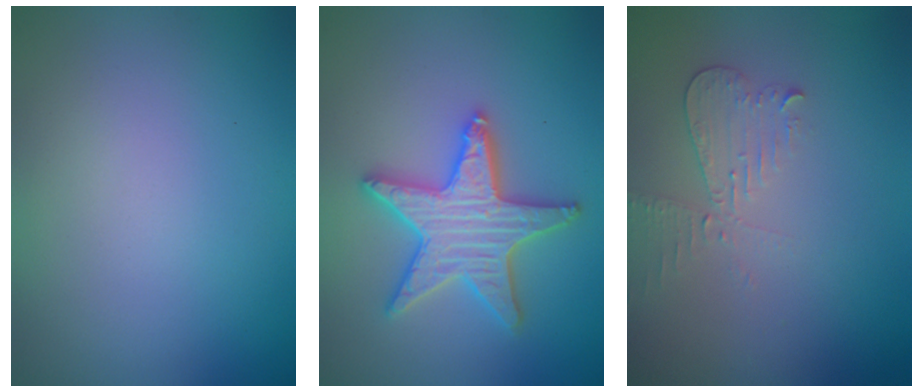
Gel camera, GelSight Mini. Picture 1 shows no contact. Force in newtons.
{"total": 4.9, "press": 4.9, "slide": 0.9}
{"total": 2.2, "press": 2.2, "slide": 0.1}